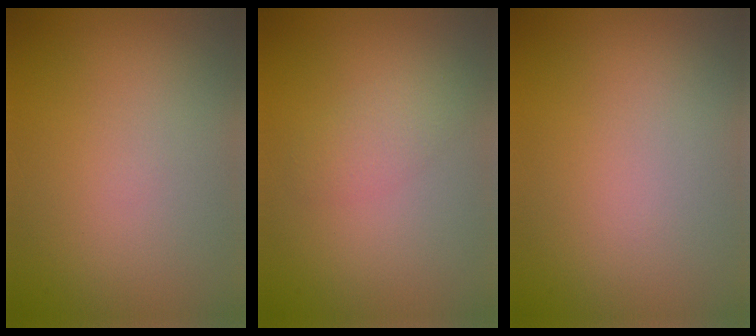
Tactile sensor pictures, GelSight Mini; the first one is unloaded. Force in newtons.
{"total": 1.7, "press": 1.7, "slide": 0.1}
{"total": 0.0}